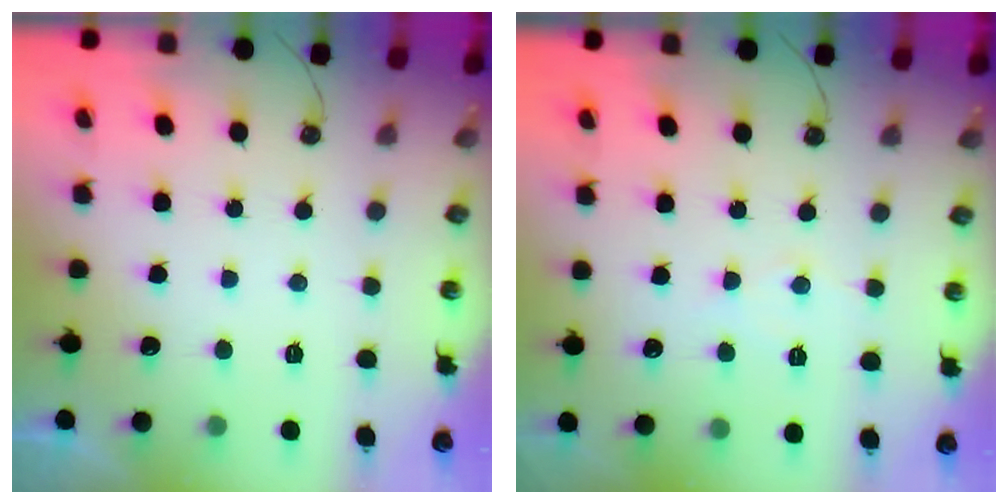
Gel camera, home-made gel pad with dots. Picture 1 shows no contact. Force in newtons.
{"total": 5.4, "press": 5.4, "slide": 0.8}